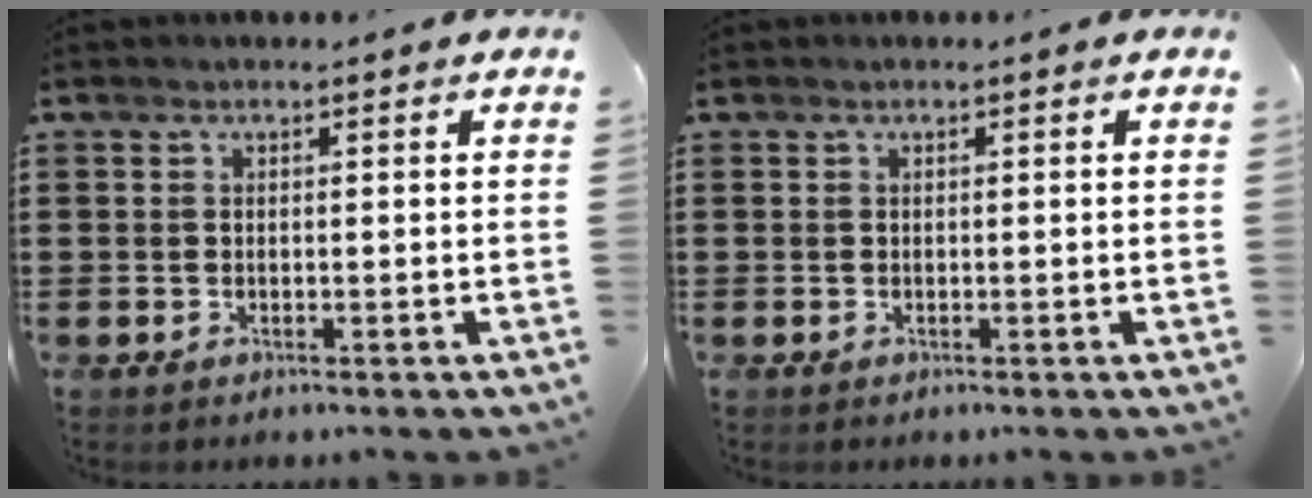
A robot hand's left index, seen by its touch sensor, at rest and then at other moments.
{"total": 0.0}